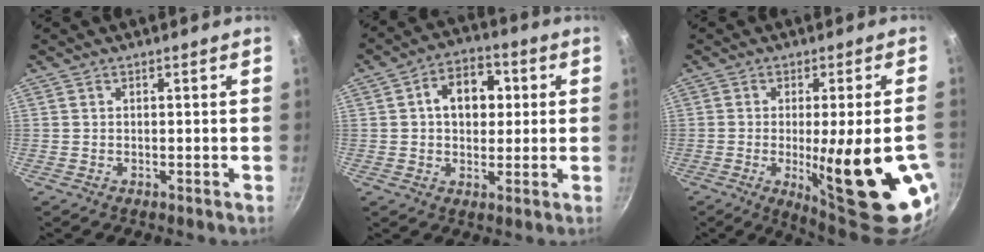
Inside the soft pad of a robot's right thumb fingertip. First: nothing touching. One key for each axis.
{"total": 9.5, "fx": 1.6, "fy": 7.0, "fz": 6.3, "tx": -0.054, "ty": 0.014, "tz": 0.012}
{"total": 20.8, "fx": -5.2, "fy": 4.6, "fz": 19.6, "tx": -0.247, "ty": -0.008, "tz": -0.057}